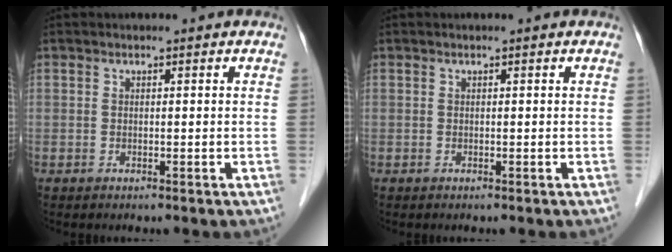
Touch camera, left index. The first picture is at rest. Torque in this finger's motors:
{"motor_torque": [0.27, 0.01, 0.04, 0.01]}